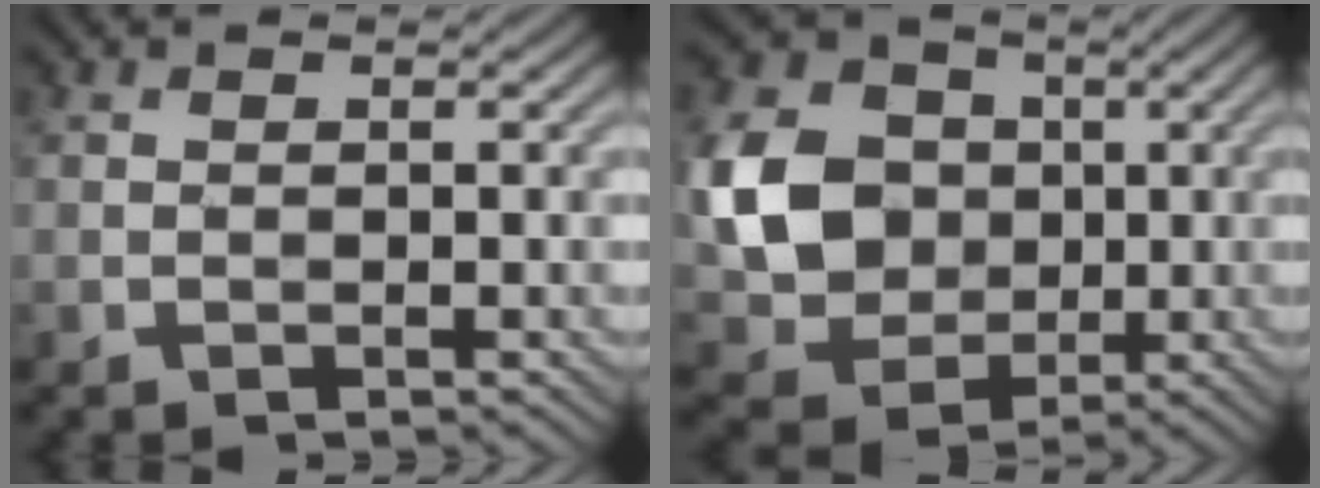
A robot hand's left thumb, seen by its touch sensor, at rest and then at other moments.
{"total": 10.3, "force": [0.5, 9.0, 5.0], "torque": [-0.140, -0.003, 0.004]}